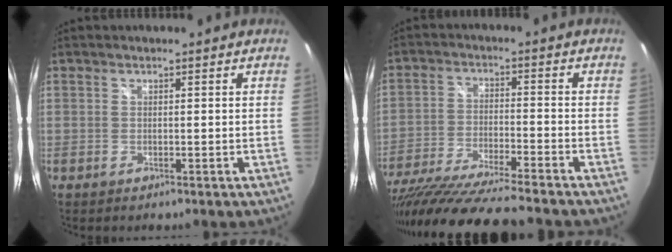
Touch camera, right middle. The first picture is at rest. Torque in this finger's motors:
{"motor_torque": [1.10, -1.04, 0.79, 0.21]}